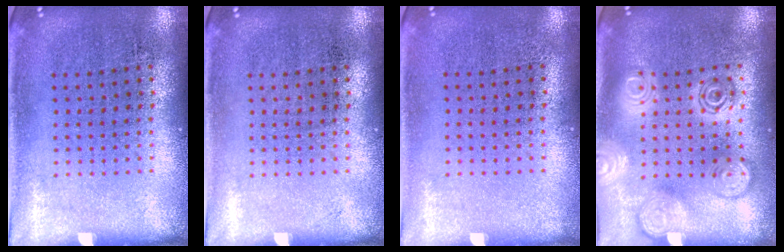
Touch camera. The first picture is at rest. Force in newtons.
{"total": 0.0}
{"total": 0.0}
{"total": 2.6, "press": 2.6, "slide": 0.3}